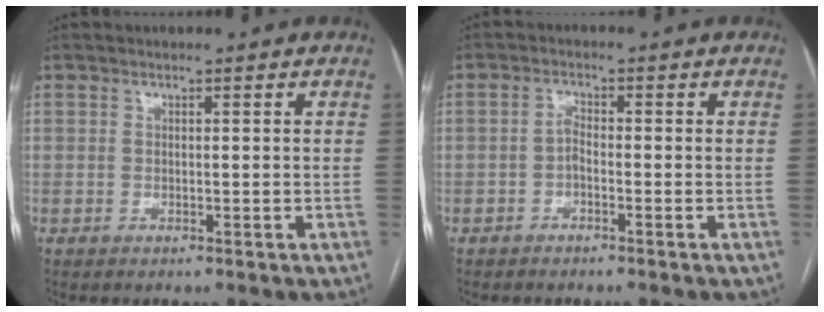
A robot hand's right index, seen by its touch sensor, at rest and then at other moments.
{"total": 1.6, "force": [-0.7, 0.6, 1.3], "torque": [-0.022, 0.005, -0.016]}